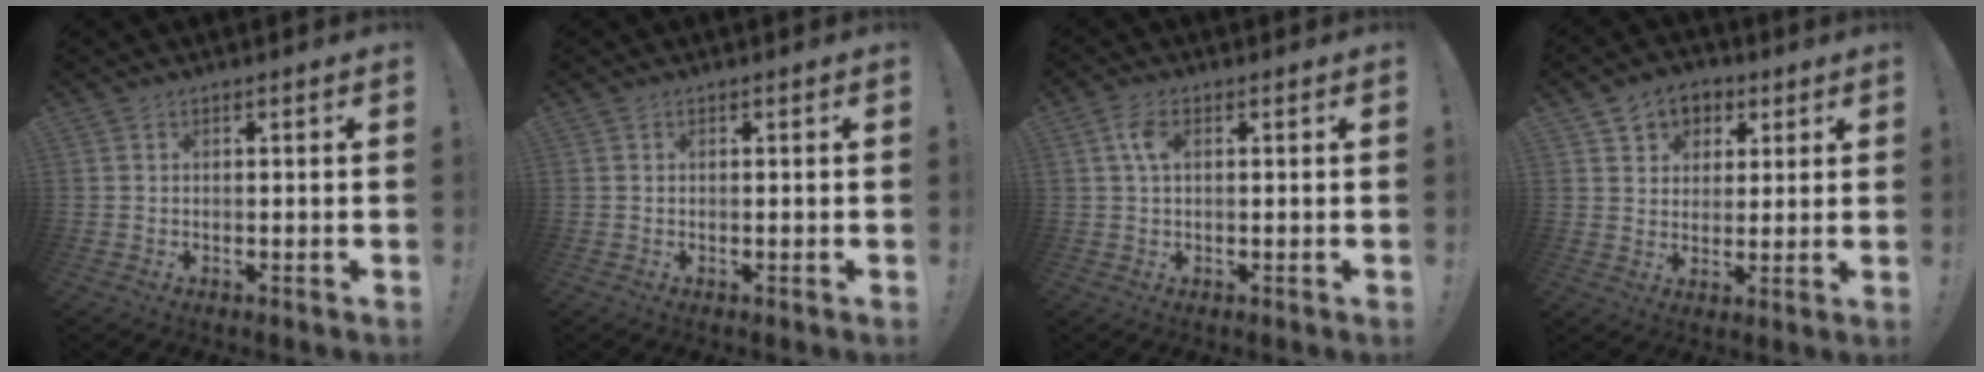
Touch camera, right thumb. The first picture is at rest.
{"total": 0.0}
{"total": 4.5, "force": [1.1, 2.3, 3.7], "torque": [-0.067, 0.006, 0.017]}
{"total": 7.1, "force": [2.9, 6.3, 1.8], "torque": [-0.017, -0.016, 0.056]}